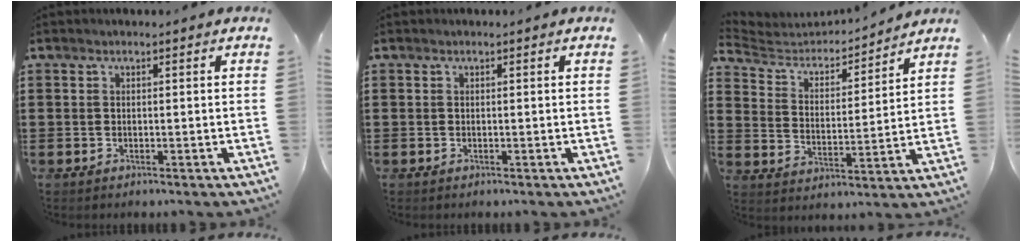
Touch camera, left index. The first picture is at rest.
{"total": 0.0}
{"total": 4.1, "force": [3.8, 1.3, 0.4], "torque": [-0.037, -0.030, 0.060]}